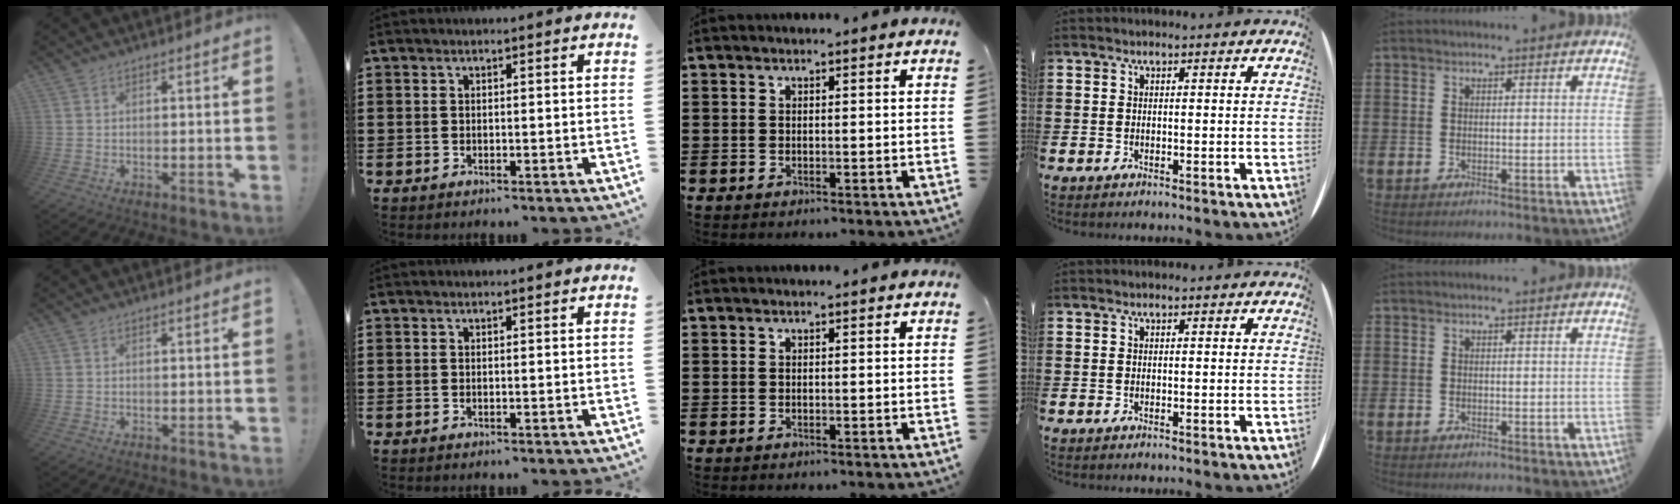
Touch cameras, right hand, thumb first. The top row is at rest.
{}